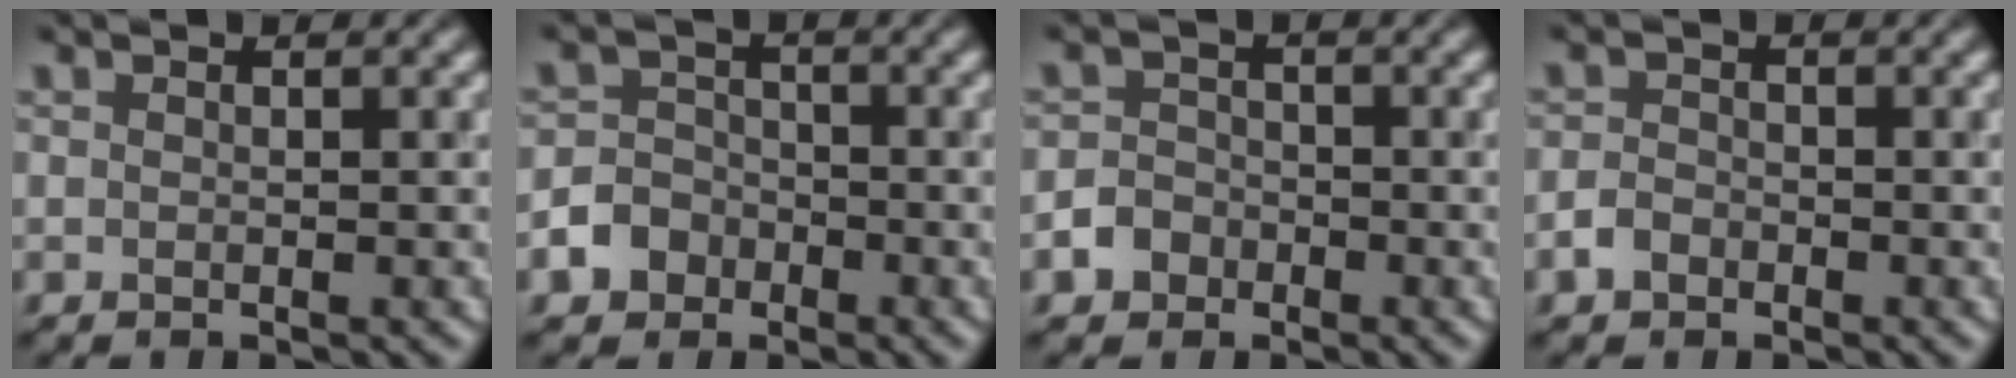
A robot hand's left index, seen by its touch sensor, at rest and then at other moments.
{"total": 4.7, "force": [-2.7, 3.8, 1.1], "torque": [0.000, -0.007, -0.060]}
{"total": 3.0, "force": [-1.7, 2.3, 0.8], "torque": [0.000, -0.002, -0.037]}
{"total": 1.8, "force": [-1.1, 1.3, 0.7], "torque": [-0.010, 0.003, -0.027]}